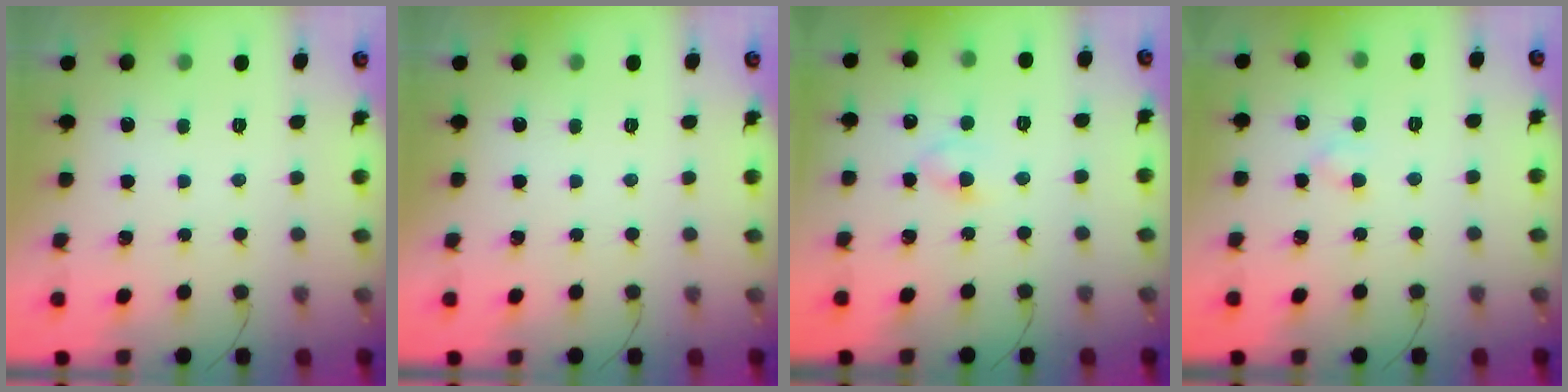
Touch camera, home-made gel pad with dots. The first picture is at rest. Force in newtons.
{"total": 0.0}
{"total": 2.5, "press": 2.3, "slide": 1.0}
{"total": 2.6, "press": 2.4, "slide": 1.0}